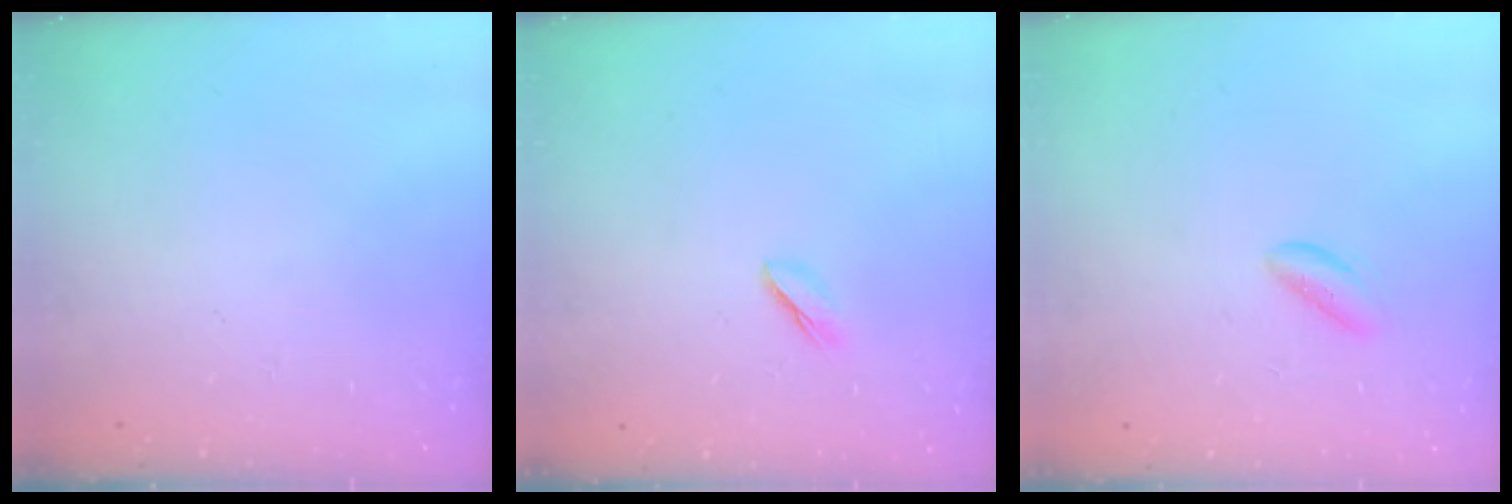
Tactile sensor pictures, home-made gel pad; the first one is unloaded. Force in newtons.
{"total": 2.5, "press": 2.5, "slide": 0.4}
{"total": 2.1, "press": 2.1, "slide": 0.3}